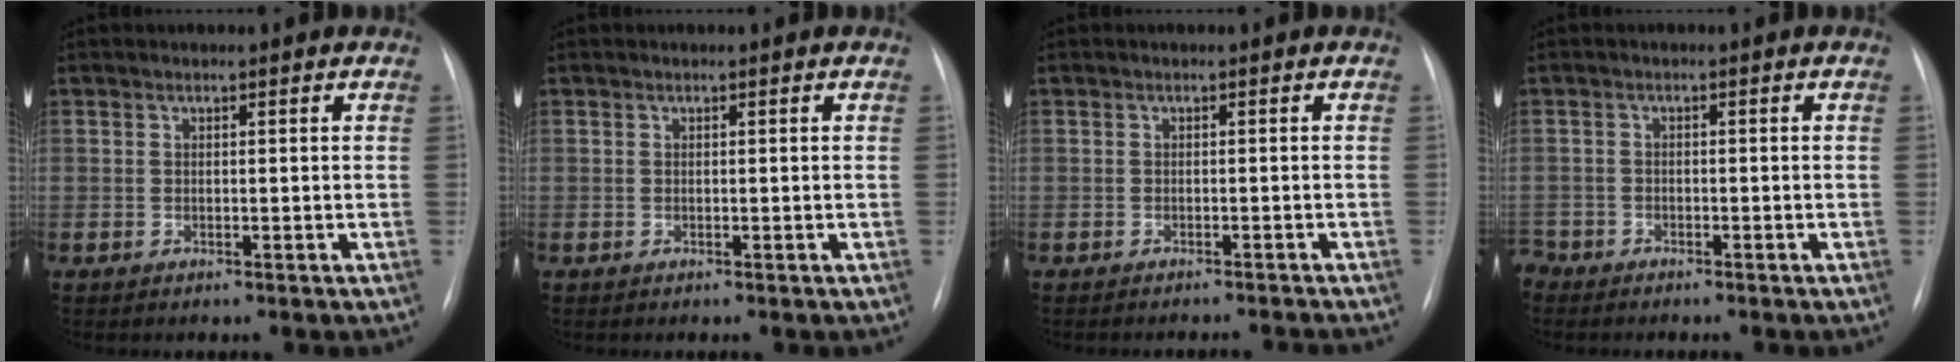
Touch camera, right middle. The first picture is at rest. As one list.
[{"total": 0.0}, {"total": 5.0, "force": [-4.9, -0.2, 0.9], "torque": [-0.008, -0.002, -0.053]}, {"total": 2.7, "force": [-2.5, 1.1, -0.1], "torque": [0.006, 0.000, -0.046]}]